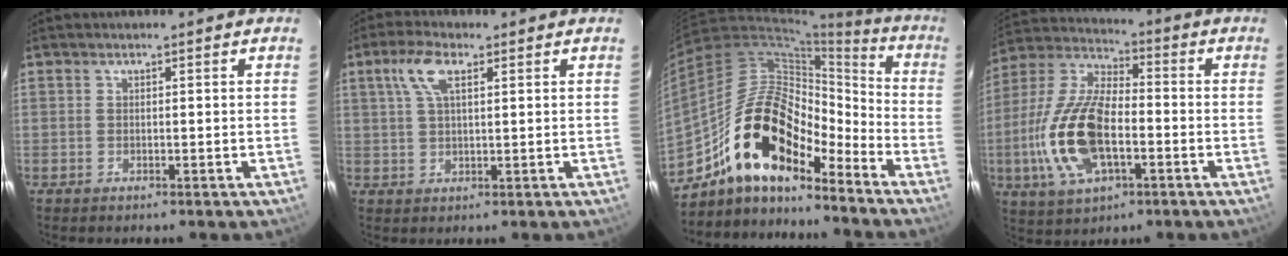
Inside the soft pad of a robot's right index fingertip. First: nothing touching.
{"total": 6.1, "force": [2.6, 2.4, 5.0], "torque": [-0.100, 0.014, 0.052]}
{"total": 18.3, "force": [-13.0, 7.3, 10.6], "torque": [-0.187, 0.010, -0.244]}
{"total": 18.0, "force": [-4.4, 8.4, 15.3], "torque": [-0.335, -0.003, -0.081]}